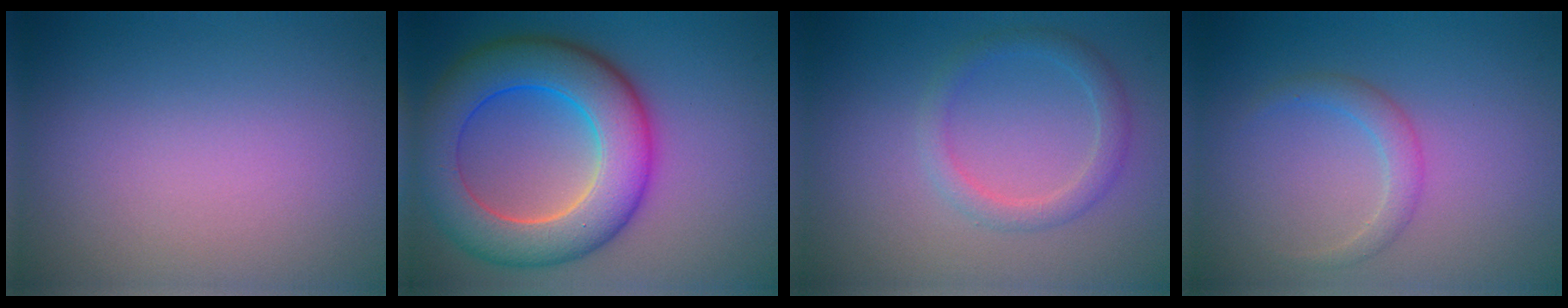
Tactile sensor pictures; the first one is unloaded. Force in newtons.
{"total": 9.8, "press": 9.8, "slide": 0.1}
{"total": 2.2, "press": 2.2, "slide": 0.2}
{"total": 1.7, "press": 1.7, "slide": 0.2}